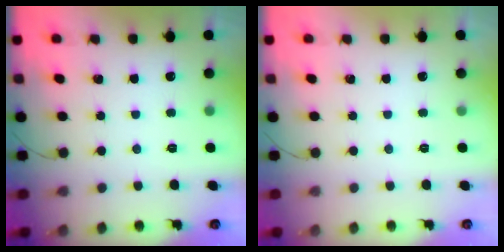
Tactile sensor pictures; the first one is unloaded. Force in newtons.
{"total": 0.0}